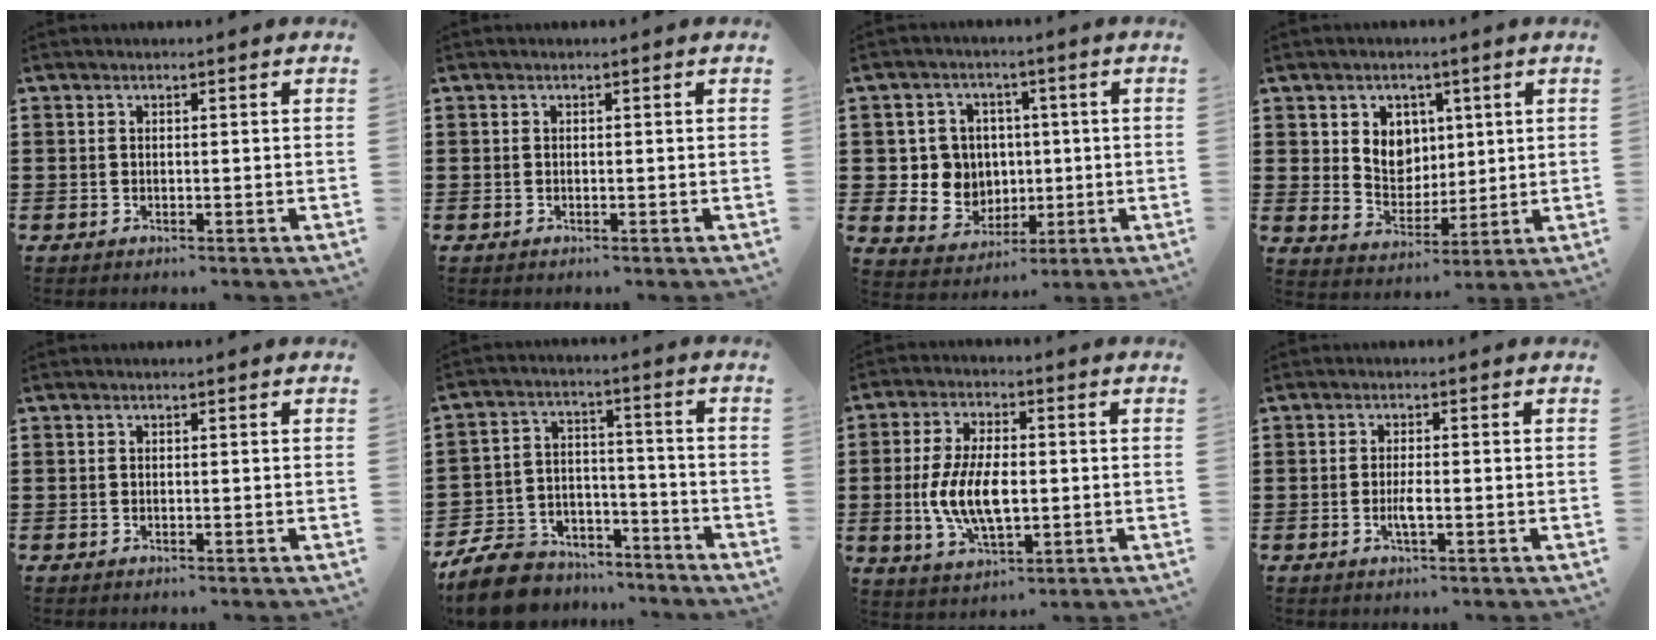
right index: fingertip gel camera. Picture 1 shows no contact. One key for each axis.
{"total": 0.0}
{"total": 6.4, "fx": 0.9, "fy": 6.2, "fz": 1.3, "tx": -0.049, "ty": 0.011, "tz": 0.019}
{"total": 5.7, "fx": 2.1, "fy": 5.0, "fz": 1.7, "tx": -0.041, "ty": 0.004, "tz": 0.034}
{"total": 0.0}
{"total": 9.7, "fx": -8.7, "fy": 3.5, "fz": 2.3, "tx": -0.062, "ty": 0.032, "tz": -0.171}
{"total": 9.2, "fx": -0.9, "fy": 4.4, "fz": 8.1, "tx": -0.176, "ty": -0.001, "tz": -0.020}
{"total": 2.3, "fx": -0.7, "fy": 0.3, "fz": 2.1, "tx": -0.045, "ty": -0.002, "tz": -0.014}